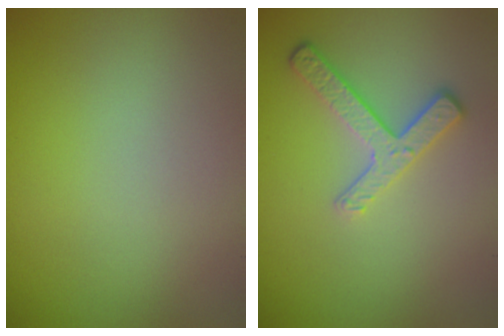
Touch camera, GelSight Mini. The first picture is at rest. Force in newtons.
{"total": 3.4, "press": 2.7, "slide": 2.1}